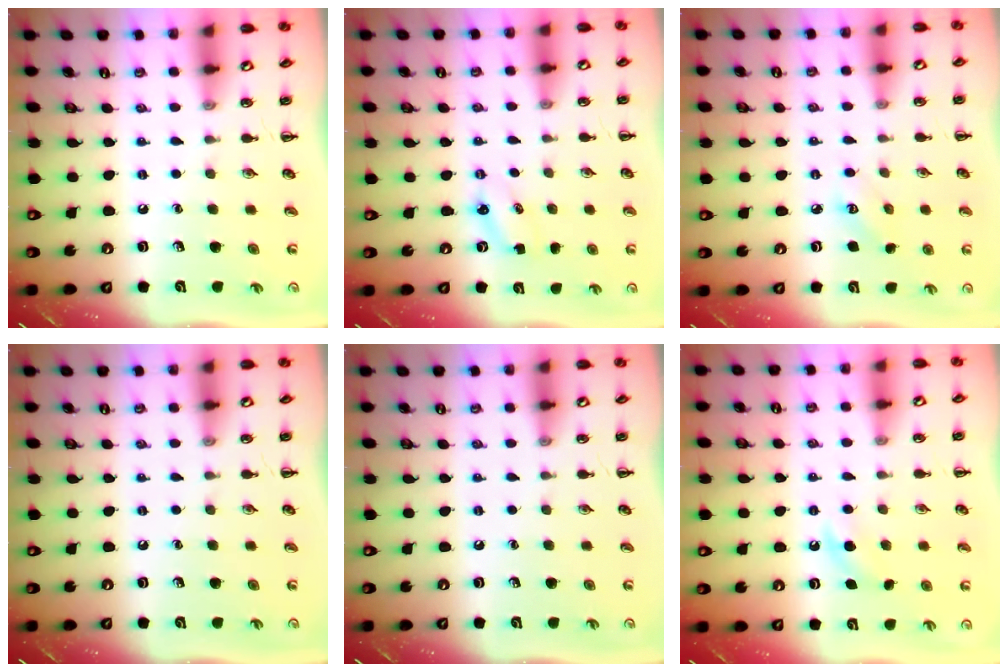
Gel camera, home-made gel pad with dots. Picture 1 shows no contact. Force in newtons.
{"total": 2.9, "press": 2.8, "slide": 0.7}
{"total": 3.2, "press": 3.1, "slide": 0.8}
{"total": 0.0}
{"total": 0.0}
{"total": 6.1, "press": 5.8, "slide": 1.8}